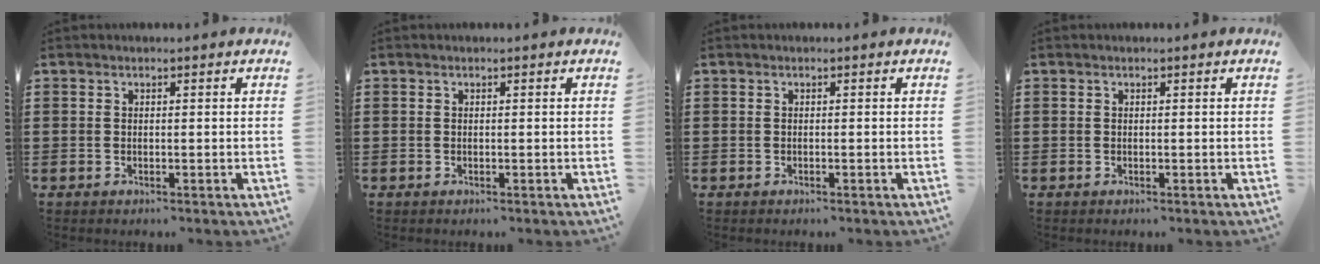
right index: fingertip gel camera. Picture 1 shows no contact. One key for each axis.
{"total": 0.0}
{"total": 0.0}
{"total": 0.0}